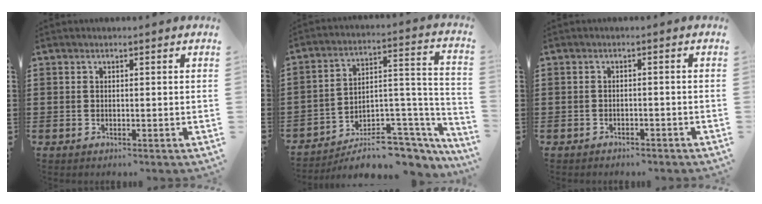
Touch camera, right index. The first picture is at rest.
{"total": 7.3, "force": [-5.8, 2.8, 3.5], "torque": [-0.053, 0.009, -0.105]}
{"total": 1.3, "force": [-1.2, 0.4, -0.1], "torque": [-0.005, 0.004, -0.027]}